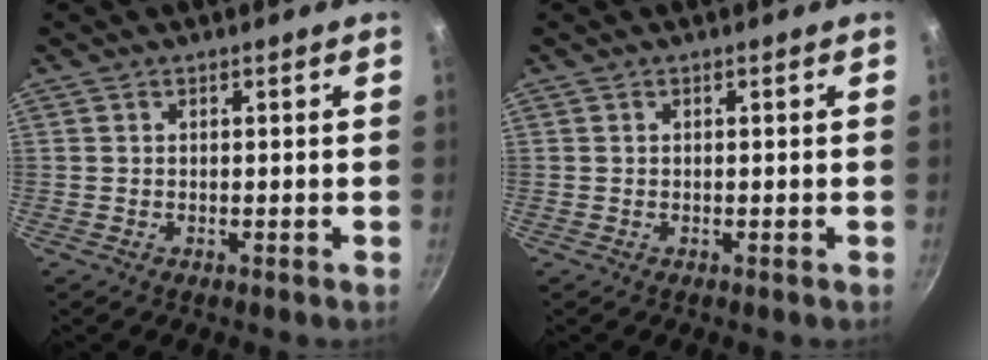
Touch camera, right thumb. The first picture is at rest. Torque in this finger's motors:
{"motor_torque": [-0.01, 0.01, -0.02, 0.03, 0.00]}